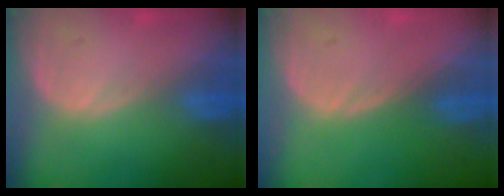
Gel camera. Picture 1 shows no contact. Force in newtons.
{"total": 0.0}